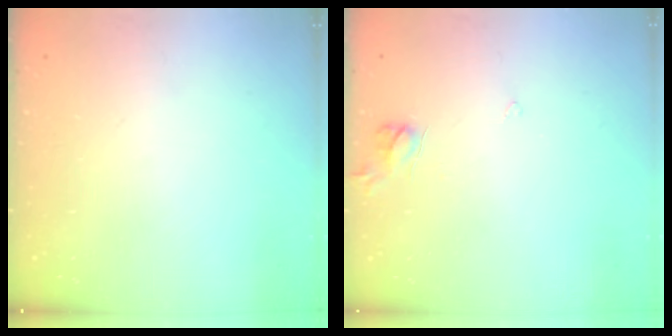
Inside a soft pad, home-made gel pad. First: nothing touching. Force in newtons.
{"total": 4.5, "press": 4.5, "slide": 0.4}